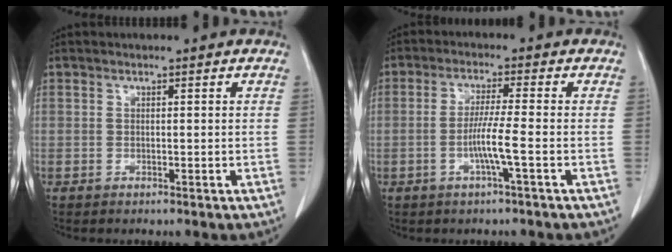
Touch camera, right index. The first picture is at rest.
{"total": 5.3, "force": [-1.7, -0.4, 5.0], "torque": [-0.101, 0.000, -0.032]}